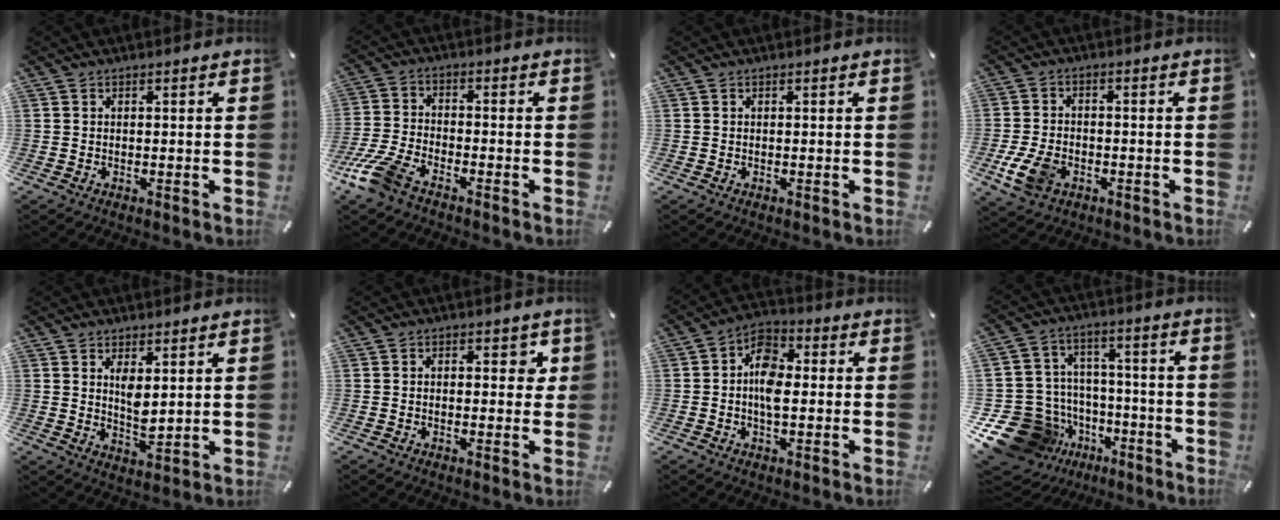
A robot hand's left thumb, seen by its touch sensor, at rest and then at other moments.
{"total": 8.7, "force": [-6.1, 3.5, 5.1], "torque": [-0.131, 0.013, -0.123]}
{"total": 0.0}
{"total": 8.0, "force": [-3.2, 5.3, 5.0], "torque": [-0.116, 0.008, -0.058]}
{"total": 4.9, "force": [2.7, 2.1, 3.5], "torque": [-0.069, -0.017, 0.041]}
{"total": 3.3, "force": [0.4, 1.9, 2.6], "torque": [-0.029, 0.001, -0.002]}
{"total": 7.7, "force": [-0.7, 4.7, 6.1], "torque": [-0.104, 0.008, -0.015]}
{"total": 17.7, "force": [-8.5, 14.1, 6.4], "torque": [-0.116, 0.047, -0.114]}